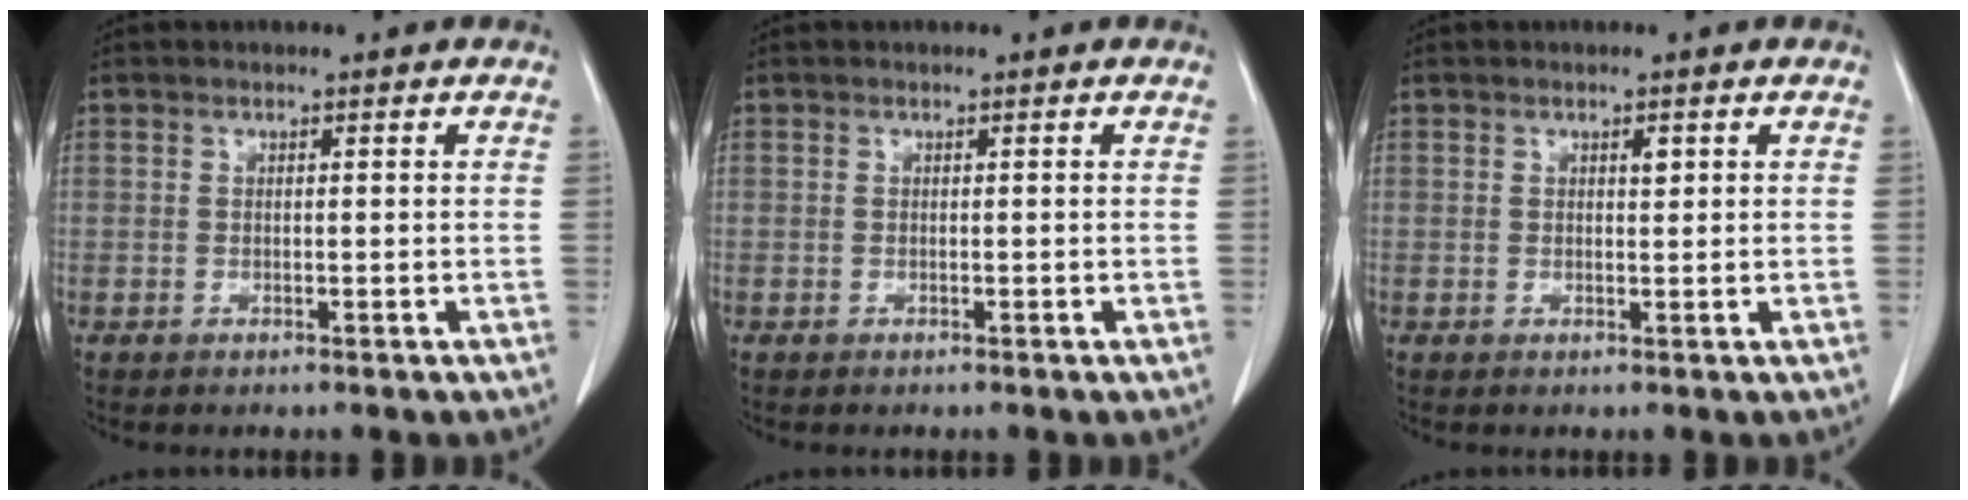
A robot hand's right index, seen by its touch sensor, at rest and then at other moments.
{"total": 0.0}
{"total": 1.1, "force": [0.5, 0.4, 0.9], "torque": [-0.013, -0.001, 0.006]}